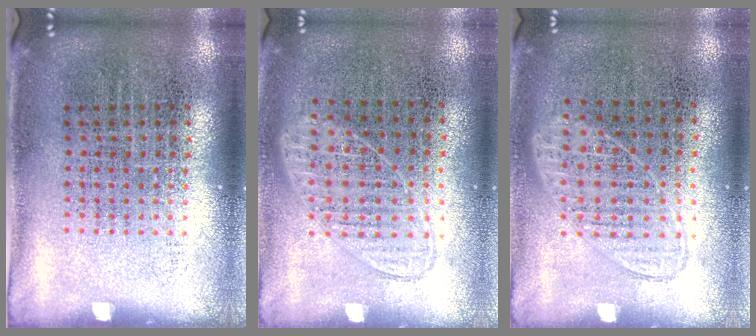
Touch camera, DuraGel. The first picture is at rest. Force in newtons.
{"total": 0.9, "press": 0.9, "slide": 0.3}
{"total": 1.0, "press": 0.9, "slide": 0.3}